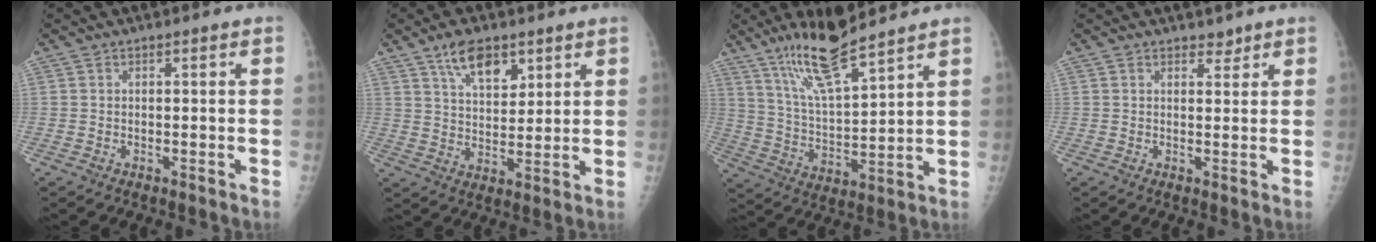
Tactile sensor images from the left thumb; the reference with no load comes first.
{"total": 8.7, "force": [5.2, 4.4, 5.4], "torque": [-0.066, -0.029, 0.094]}
{"total": 12.7, "force": [9.8, 2.0, 7.9], "torque": [-0.139, -0.063, 0.191]}
{"total": 1.6, "force": [1.2, 0.9, 0.3], "torque": [0.011, -0.009, 0.014]}